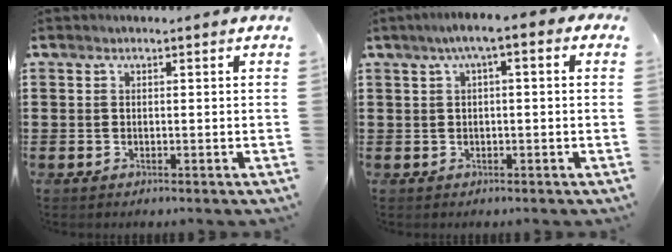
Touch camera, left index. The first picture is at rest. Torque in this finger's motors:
{"motor_torque": [1.65, -0.49, 0.76, 0.20]}